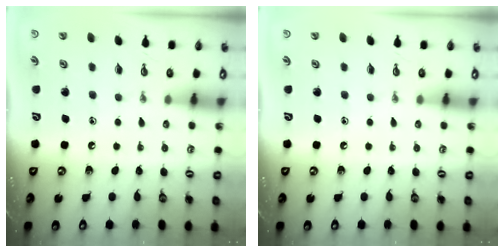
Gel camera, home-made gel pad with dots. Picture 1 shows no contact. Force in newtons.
{"total": 0.0}